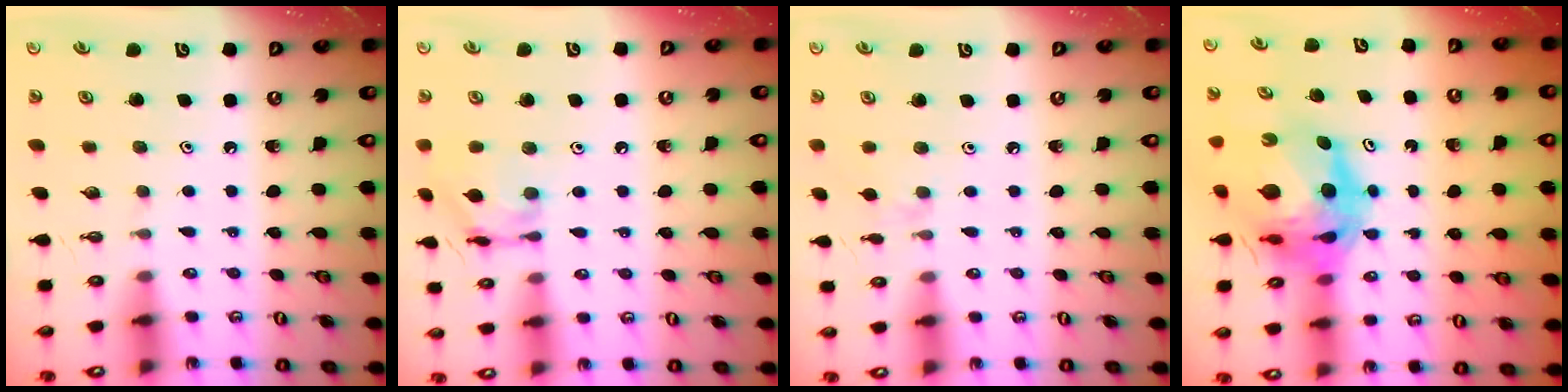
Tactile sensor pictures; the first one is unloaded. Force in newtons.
{"total": 12.1, "press": 12.1, "slide": 0.9}
{"total": 1.2, "press": 1.1, "slide": 0.4}
{"total": 15.0, "press": 14.9, "slide": 2.0}